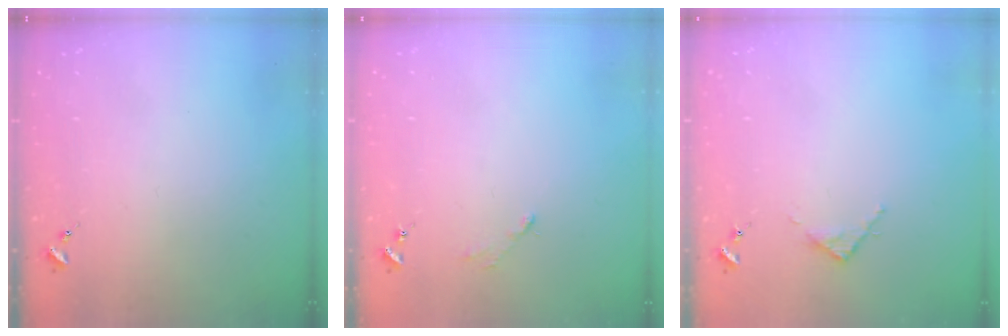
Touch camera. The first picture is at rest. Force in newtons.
{"total": 2.9, "press": 2.9, "slide": 0.4}
{"total": 2.8, "press": 2.8, "slide": 0.4}